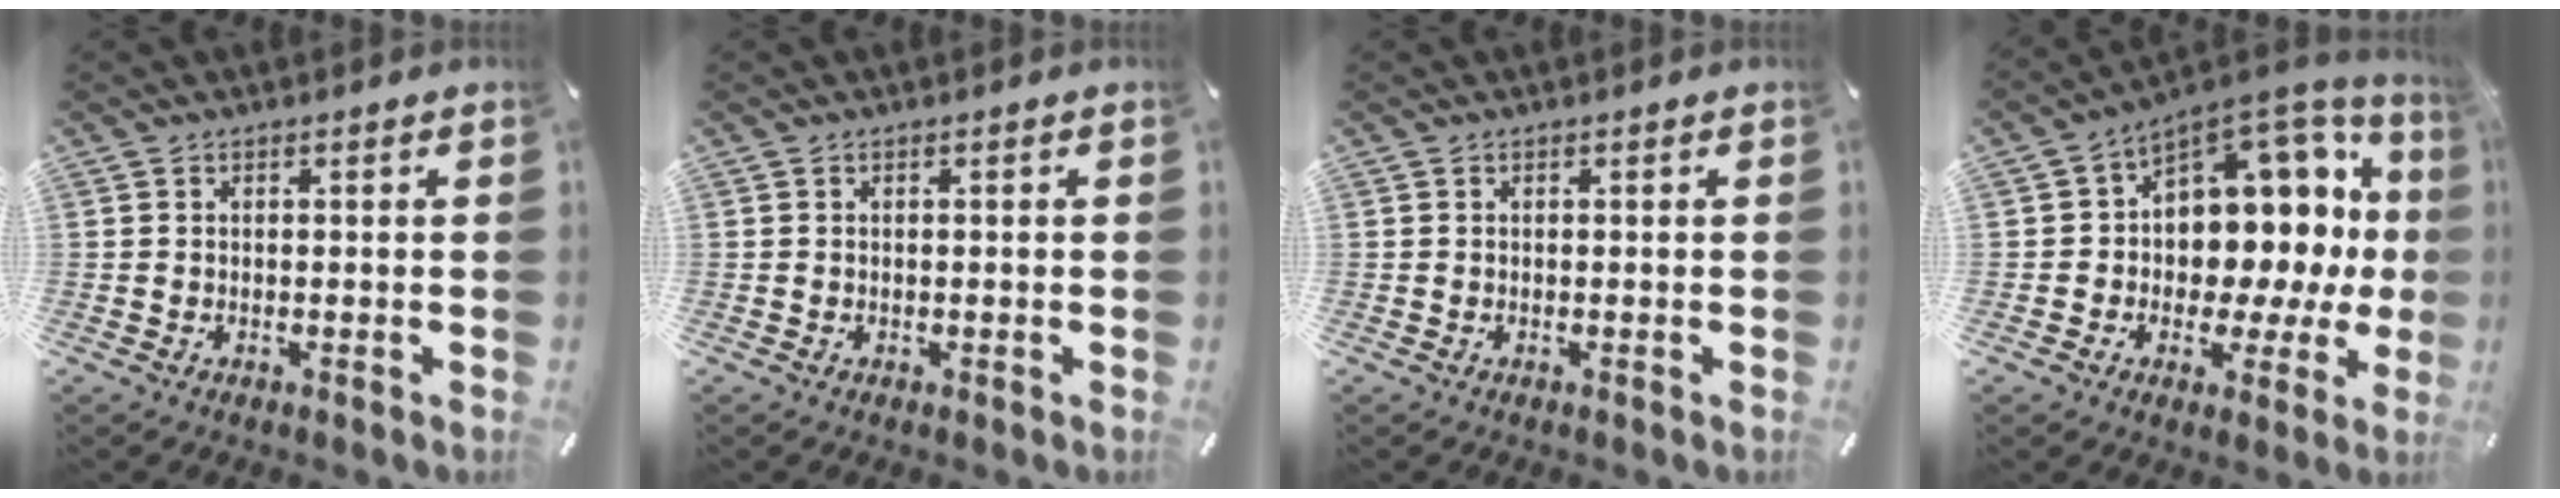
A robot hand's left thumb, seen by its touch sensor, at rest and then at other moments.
{"total": 0.0}
{"total": 0.0}
{"total": 10.8, "force": [3.0, 8.6, 5.9], "torque": [-0.058, -0.065, 0.050]}